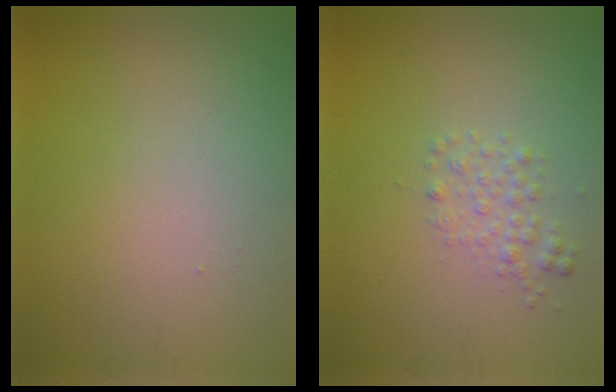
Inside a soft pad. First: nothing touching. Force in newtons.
{"total": 1.6, "press": 1.6, "slide": 0.0}